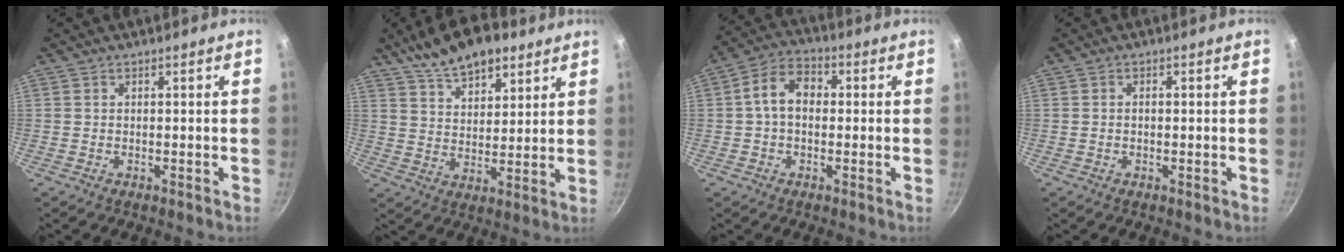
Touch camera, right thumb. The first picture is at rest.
{"total": 14.3, "force": [9.7, 6.6, 8.1], "torque": [-0.103, -0.024, 0.162]}
{"total": 7.8, "force": [0.5, 5.5, 5.5], "torque": [-0.076, 0.025, -0.008]}
{"total": 0.9, "force": [-0.1, 0.5, 0.7], "torque": [-0.011, 0.004, -0.003]}